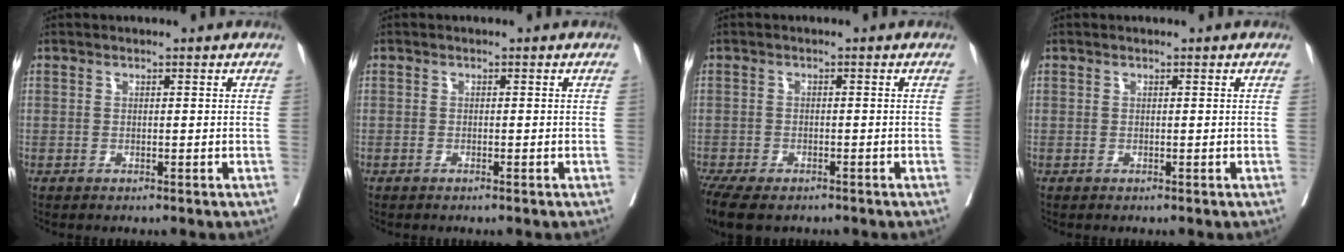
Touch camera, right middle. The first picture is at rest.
{"total": 0.6, "force": [-0.4, 0.0, 0.4], "torque": [-0.009, -0.001, -0.007]}
{"total": 10.2, "force": [-7.4, 4.4, 5.5], "torque": [-0.124, -0.014, -0.111]}
{"total": 0.0}